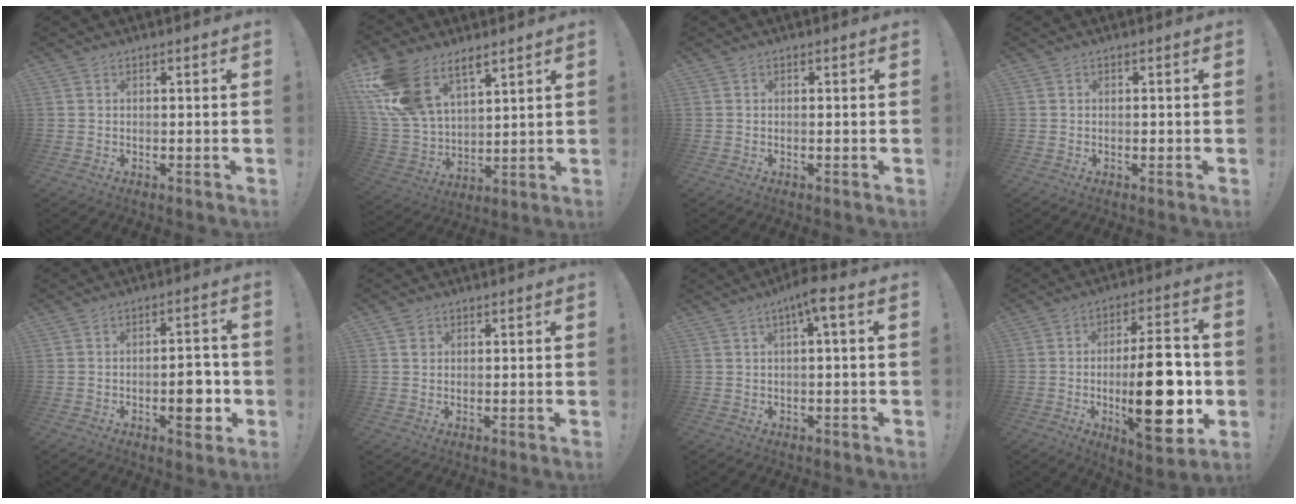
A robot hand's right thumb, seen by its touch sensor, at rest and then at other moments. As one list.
[{"total": 16.5, "force": [10.1, 9.6, 9.0], "torque": [-0.189, -0.055, 0.195]}, {"total": 0.0}, {"total": 0.6, "force": [-0.3, 0.4, 0.3], "torque": [-0.002, 0.001, -0.006]}, {"total": 8.2, "force": [-2.3, 3.8, 6.9], "torque": [-0.078, 0.010, -0.037]}, {"total": 1.4, "force": [0.7, 1.2, 0.3], "torque": [0.009, -0.002, 0.010]}, {"total": 5.7, "force": [1.6, 0.7, 5.4], "torque": [-0.089, -0.006, 0.021]}, {"total": 22.9, "force": [-2.9, 8.5, 21.1], "torque": [-0.323, 0.000, -0.040]}]